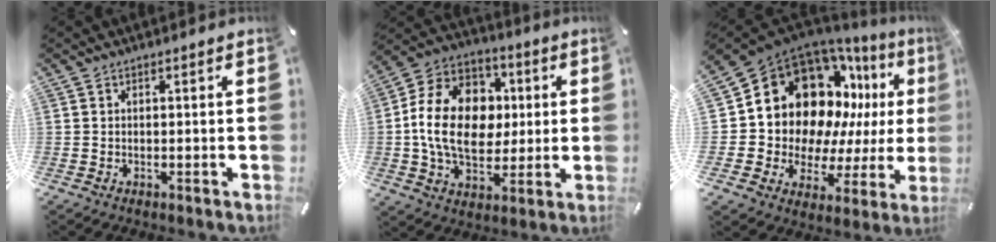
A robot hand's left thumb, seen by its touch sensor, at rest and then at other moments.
{"total": 18.5, "force": [0.3, 14.1, 12.0], "torque": [-0.230, 0.019, 0.007]}
{"total": 17.1, "force": [7.8, 13.0, 8.0], "torque": [-0.122, -0.092, 0.157]}